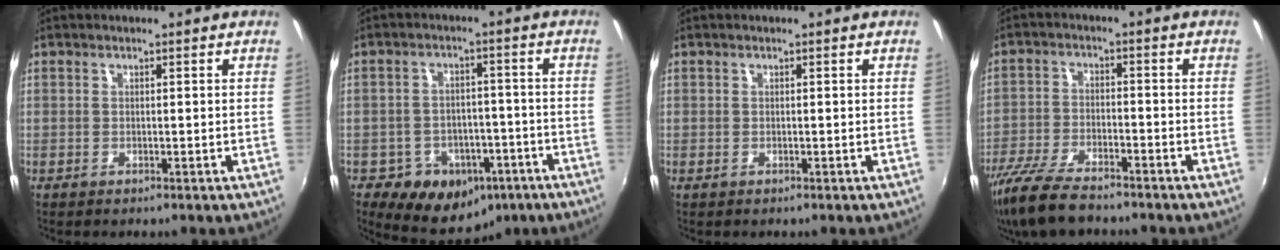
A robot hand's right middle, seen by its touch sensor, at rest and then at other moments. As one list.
[{"total": 20.3, "force": [-13.9, 10.9, 9.9], "torque": [-0.188, 0.012, -0.185]}, {"total": 0.0}, {"total": 12.6, "force": [-10.2, 3.4, 6.6], "torque": [-0.156, -0.030, -0.193]}]